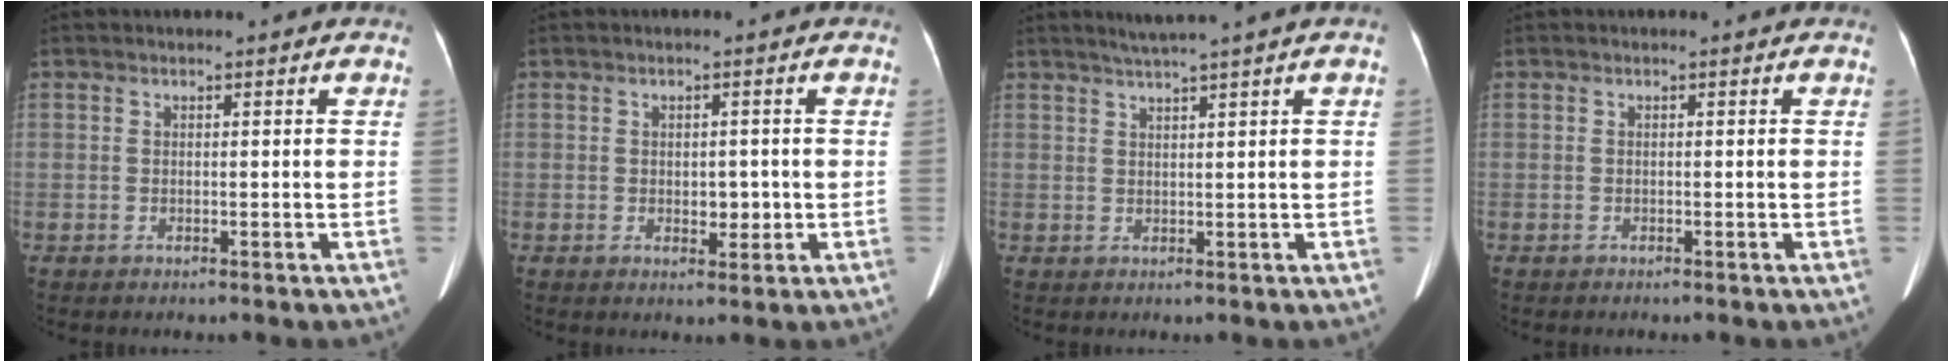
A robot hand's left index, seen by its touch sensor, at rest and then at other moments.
{"total": 2.6, "force": [-0.4, 1.6, 2.1], "torque": [-0.029, -0.003, -0.002]}
{"total": 3.6, "force": [2.7, -1.0, 2.2], "torque": [-0.040, 0.007, 0.052]}
{"total": 0.0}